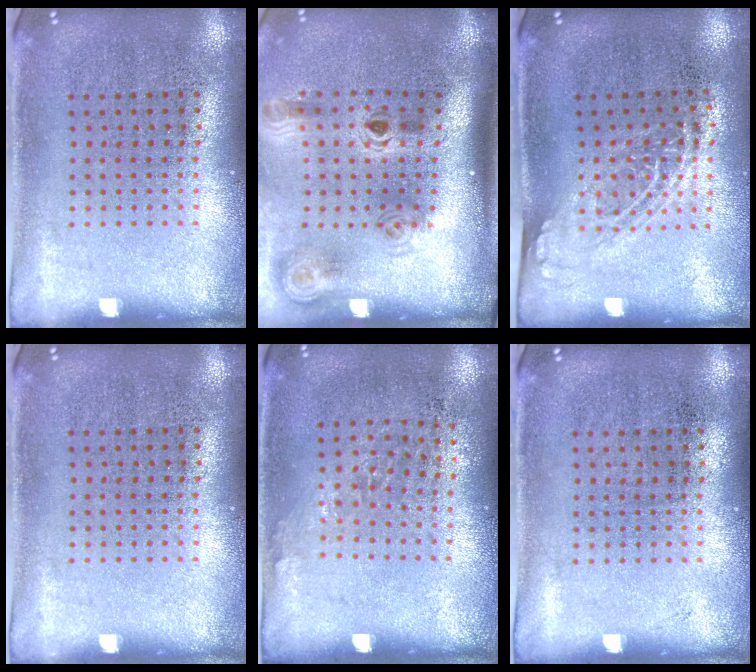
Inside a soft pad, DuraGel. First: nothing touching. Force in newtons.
{"total": 2.0, "press": 1.4, "slide": 1.5}
{"total": 1.3, "press": 1.0, "slide": 0.8}
{"total": 0.0}
{"total": 0.8, "press": 0.6, "slide": 0.5}
{"total": 0.0}